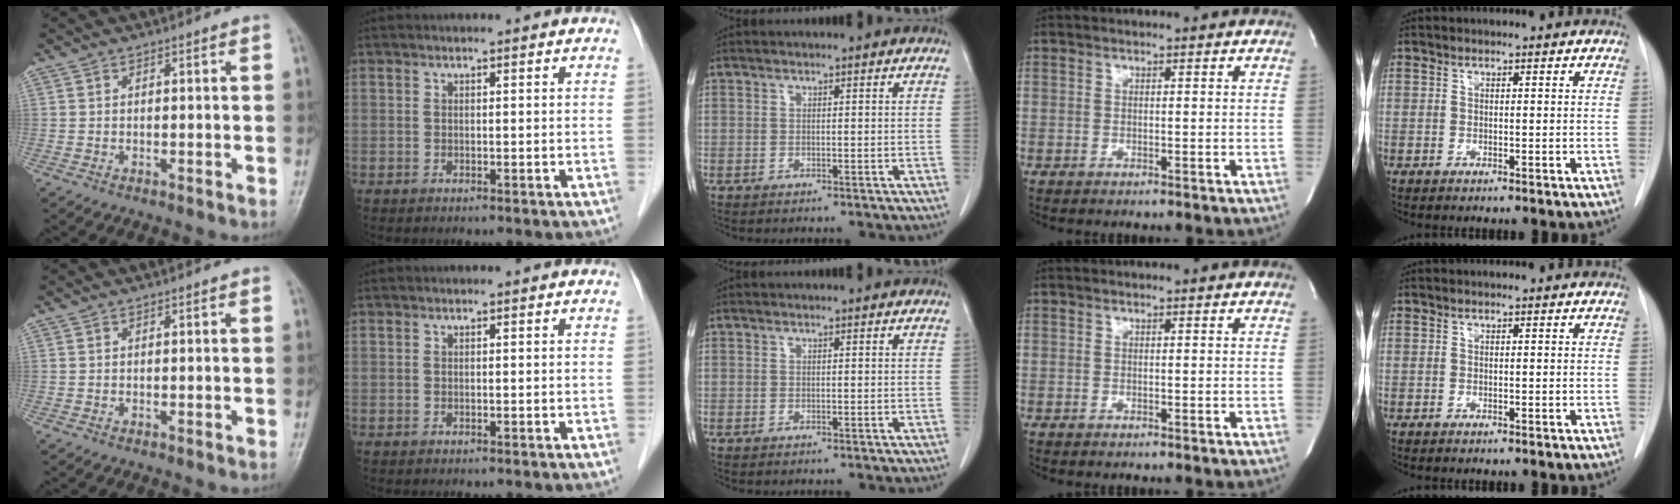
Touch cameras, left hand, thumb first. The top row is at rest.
{}